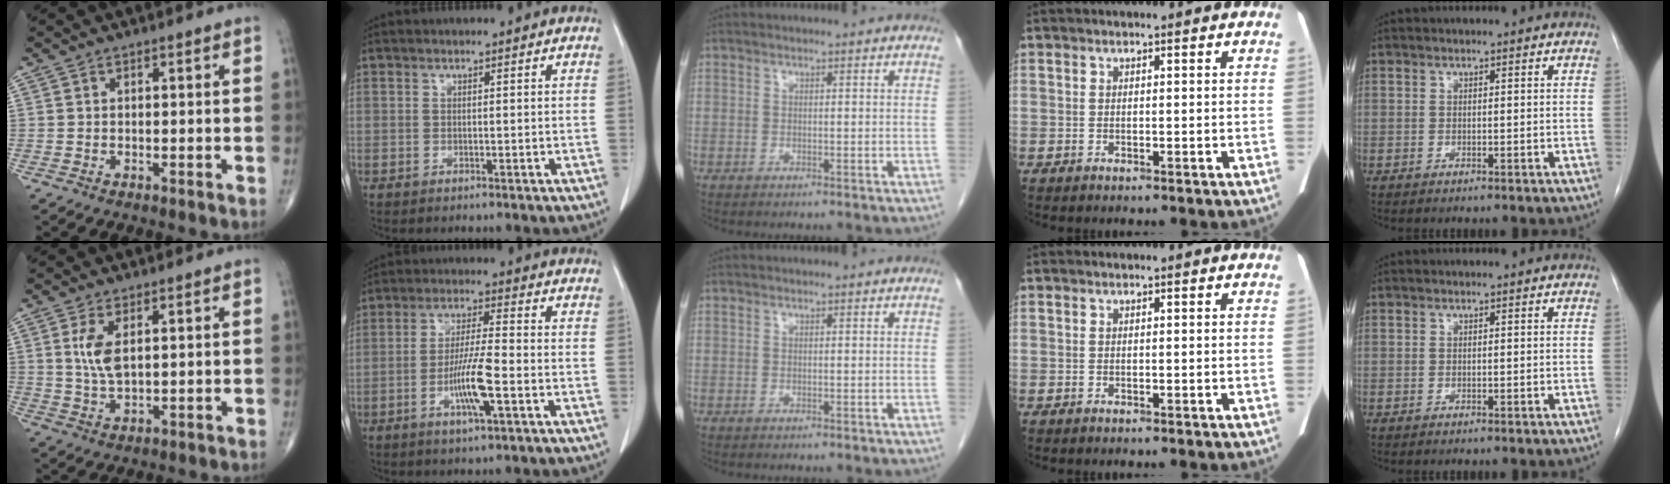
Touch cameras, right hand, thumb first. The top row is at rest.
{"thumb": {"total": 5.6, "force": [1.5, 2.5, 4.8], "torque": [-0.101, -0.010, 0.037]}, "index": {"total": 7.9, "force": [-2.7, 0.3, 7.4], "torque": [-0.141, -0.006, -0.051]}}